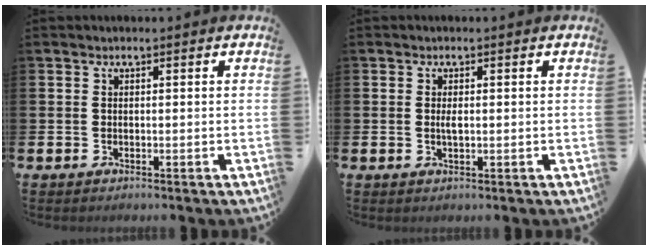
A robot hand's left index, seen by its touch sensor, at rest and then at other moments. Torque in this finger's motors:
{"motor_torque": [0.36, 0.09, 0.02, 0.05]}